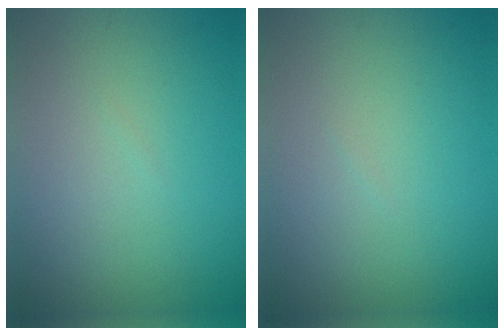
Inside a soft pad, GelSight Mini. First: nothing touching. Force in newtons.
{"total": 0.0}